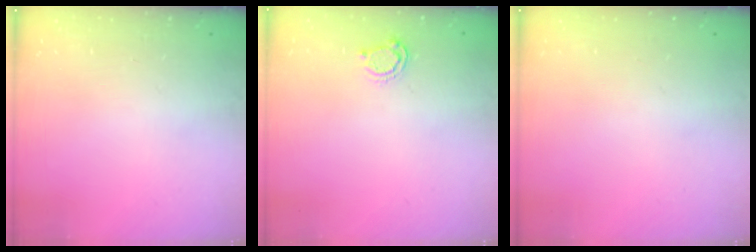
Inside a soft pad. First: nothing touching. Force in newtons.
{"total": 4.4, "press": 4.4, "slide": 0.4}
{"total": 0.0}